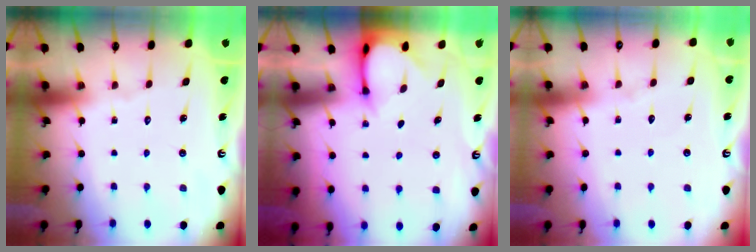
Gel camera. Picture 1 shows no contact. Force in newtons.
{"total": 3.3, "press": 3.3, "slide": 0.3}
{"total": 2.8, "press": 2.8, "slide": 0.4}